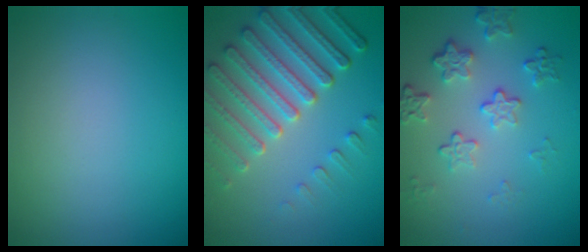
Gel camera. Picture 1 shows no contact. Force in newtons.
{"total": 6.5, "press": 5.2, "slide": 3.9}
{"total": 4.1, "press": 2.9, "slide": 2.9}